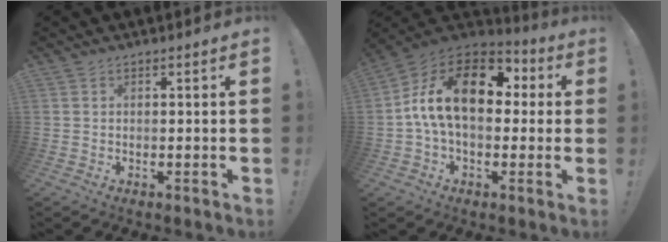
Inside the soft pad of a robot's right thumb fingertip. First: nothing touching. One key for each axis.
{"total": 19.5, "fx": 3.3, "fy": 11.2, "fz": 15.6, "tx": -0.265, "ty": 0.010, "tz": 0.057}